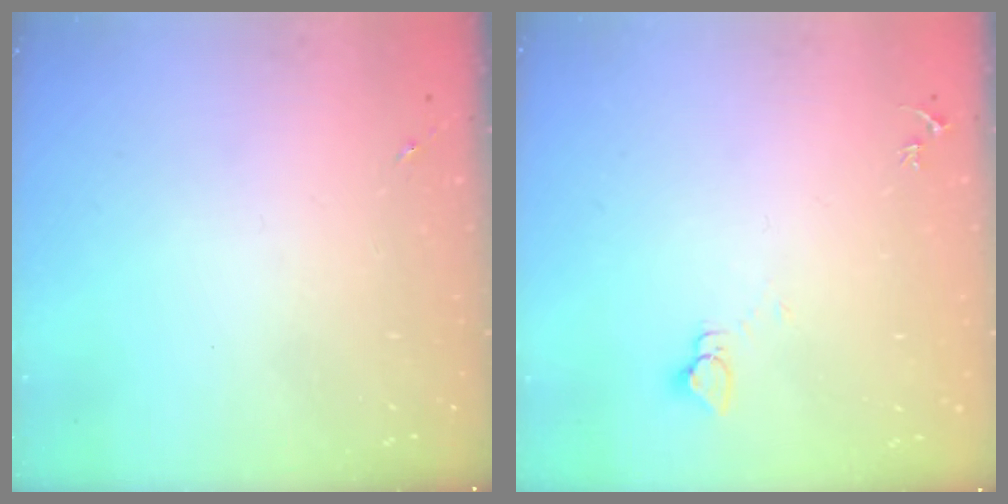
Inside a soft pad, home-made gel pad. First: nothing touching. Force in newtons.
{"total": 2.7, "press": 2.7, "slide": 0.2}